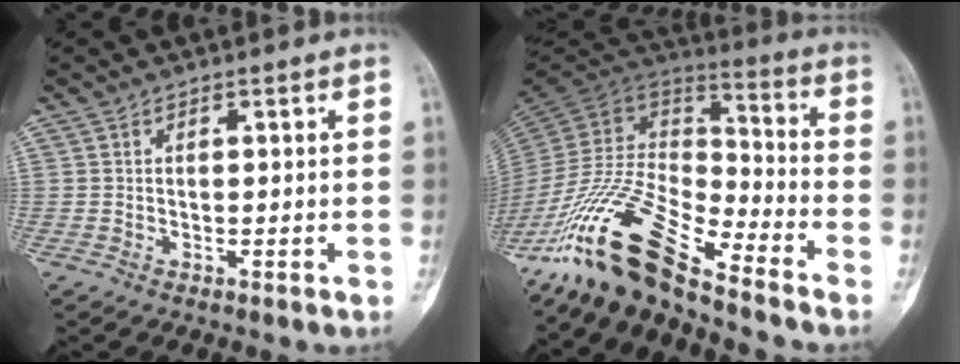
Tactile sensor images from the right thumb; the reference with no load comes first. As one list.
[{"total": 18.7, "force": [-14.3, 4.4, 11.2], "torque": [-0.209, 0.079, -0.276]}]